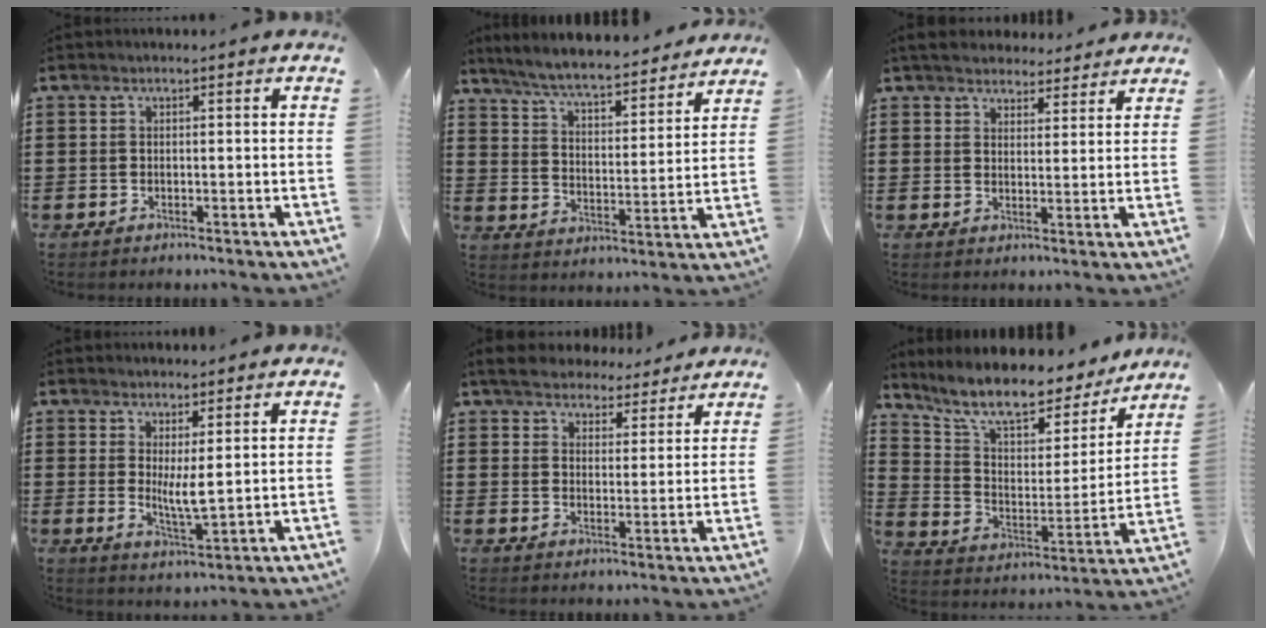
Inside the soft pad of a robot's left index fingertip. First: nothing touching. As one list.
[{"total": 6.3, "force": [5.9, 0.2, 2.2], "torque": [-0.068, -0.040, 0.100]}, {"total": 4.0, "force": [3.8, 1.1, 0.5], "torque": [-0.023, -0.009, 0.070]}, {"total": 4.6, "force": [1.5, 0.9, 4.2], "torque": [-0.074, -0.012, 0.028]}, {"total": 4.9, "force": [4.6, 1.4, 0.8], "torque": [-0.038, -0.015, 0.083]}, {"total": 10.4, "force": [9.0, 2.4, 4.6], "torque": [-0.124, -0.058, 0.153]}]